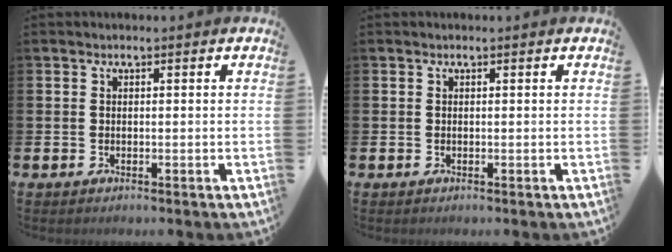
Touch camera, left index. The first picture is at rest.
{"total": 0.0}